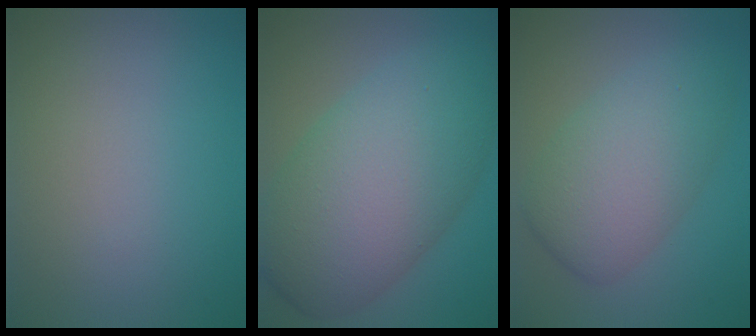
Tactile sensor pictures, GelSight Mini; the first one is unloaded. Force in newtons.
{"total": 11.4, "press": 11.4, "slide": 0.1}
{"total": 6.4, "press": 6.4, "slide": 0.4}